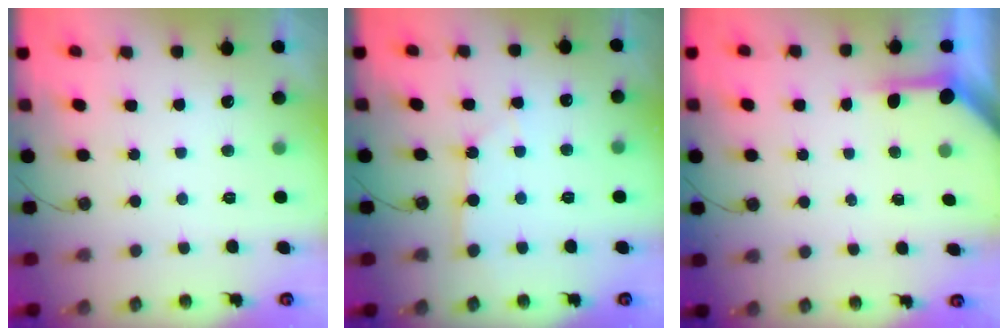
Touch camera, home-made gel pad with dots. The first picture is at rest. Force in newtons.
{"total": 3.8, "press": 3.8, "slide": 0.5}
{"total": 4.0, "press": 4.0, "slide": 0.5}